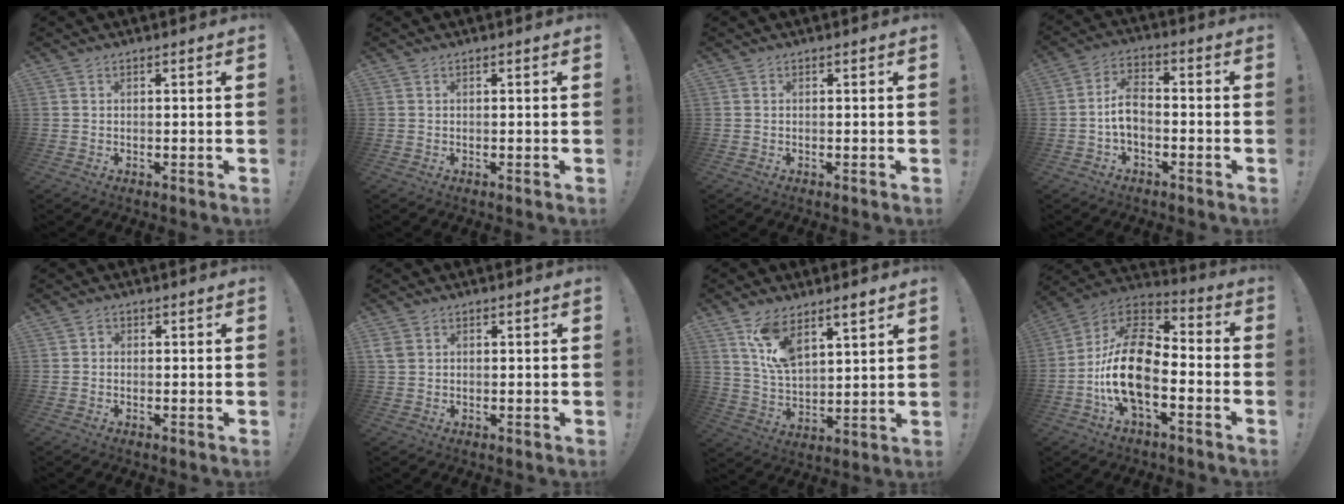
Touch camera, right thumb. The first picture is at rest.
{"total": 0.0}
{"total": 0.0}
{"total": 7.5, "force": [-1.4, 4.6, 5.7], "torque": [-0.110, 0.004, -0.026]}
{"total": 0.9, "force": [-0.4, 0.7, 0.4], "torque": [-0.012, 0.005, -0.007]}
{"total": 2.8, "force": [1.0, 2.2, 1.4], "torque": [-0.018, 0.003, 0.019]}
{"total": 11.1, "force": [7.6, 4.8, 6.6], "torque": [-0.121, -0.030, 0.142]}
{"total": 19.6, "force": [-5.0, 10.4, 15.9], "torque": [-0.310, 0.027, -0.081]}